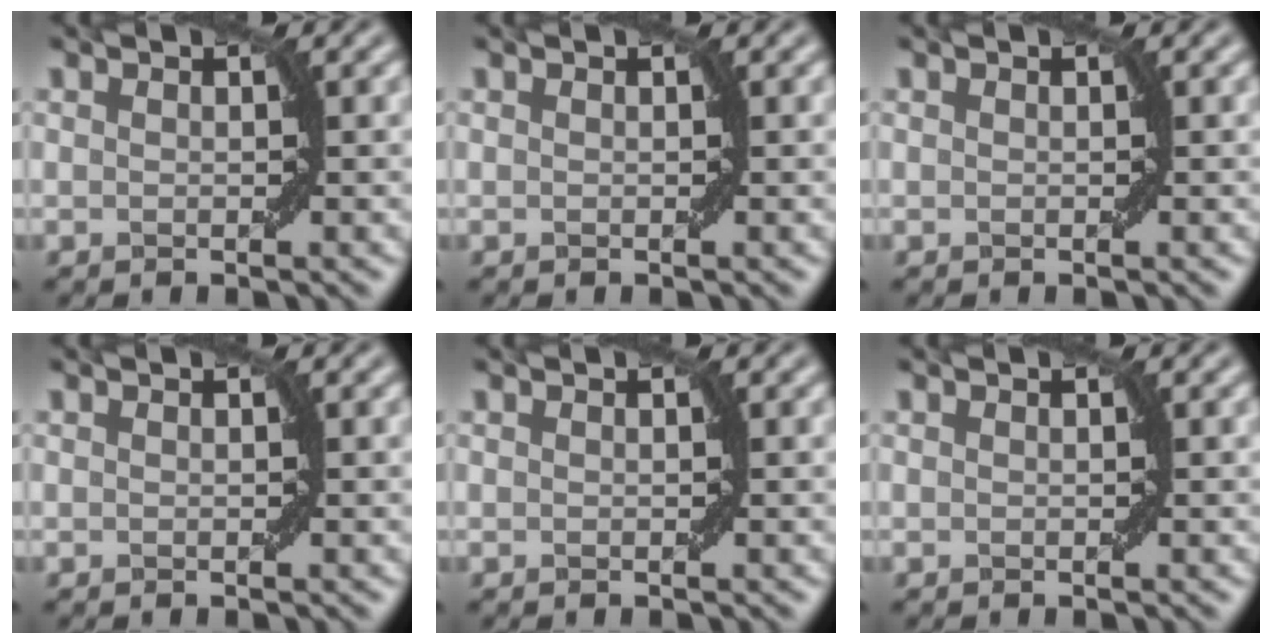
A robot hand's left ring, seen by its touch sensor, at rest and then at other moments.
{"total": 0.0}
{"total": 0.0}
{"total": 0.0}
{"total": 0.0}
{"total": 0.0}